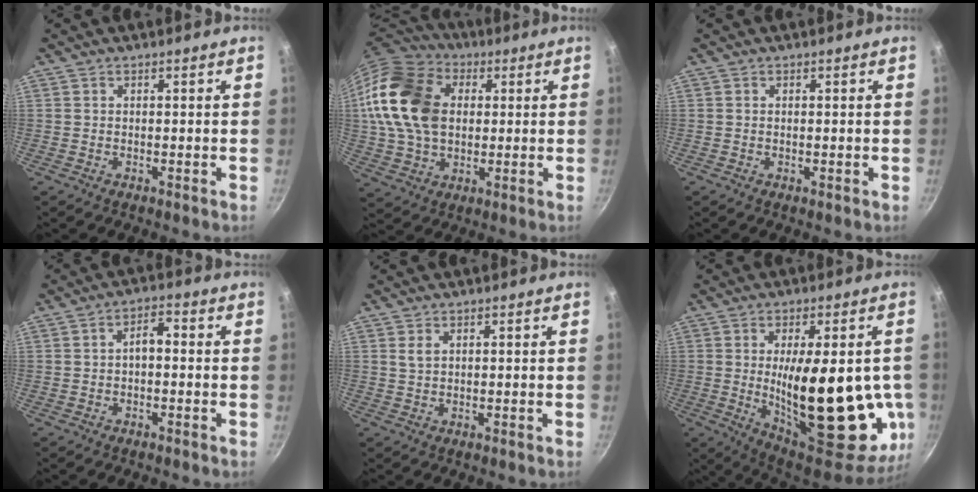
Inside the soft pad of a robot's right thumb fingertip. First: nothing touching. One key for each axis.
{"total": 20.6, "fx": 3.6, "fy": 15.0, "fz": 13.7, "tx": -0.247, "ty": 0.021, "tz": 0.064}
{"total": 0.0}
{"total": 3.5, "fx": -0.5, "fy": 1.8, "fz": 2.9, "tx": -0.037, "ty": 0.019, "tz": -0.009}
{"total": 1.5, "fx": 0.7, "fy": 0.8, "fz": 1.1, "tx": -0.022, "ty": -0.001, "tz": 0.015}
{"total": 28.7, "fx": -2.3, "fy": 11.3, "fz": 26.3, "tx": -0.341, "ty": -0.032, "tz": -0.011}